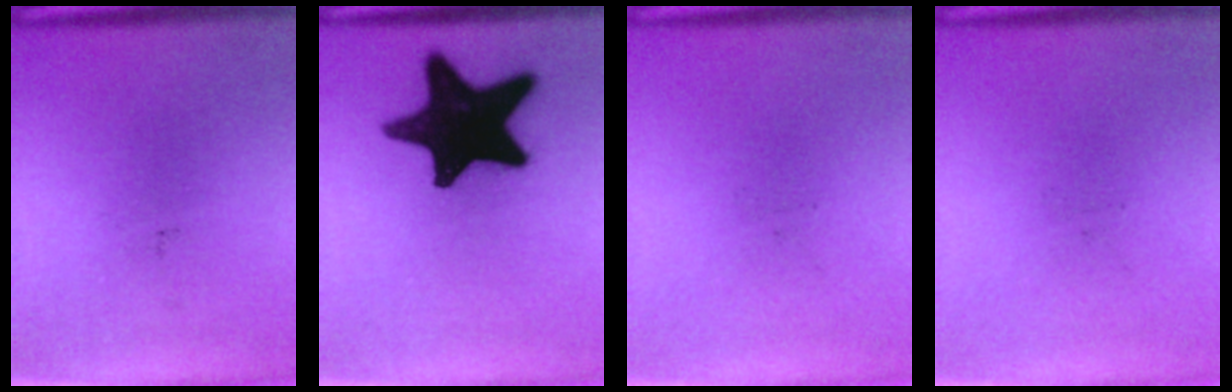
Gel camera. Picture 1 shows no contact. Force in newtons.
{"total": 19.8}
{"total": 0.0}
{"total": 0.0}